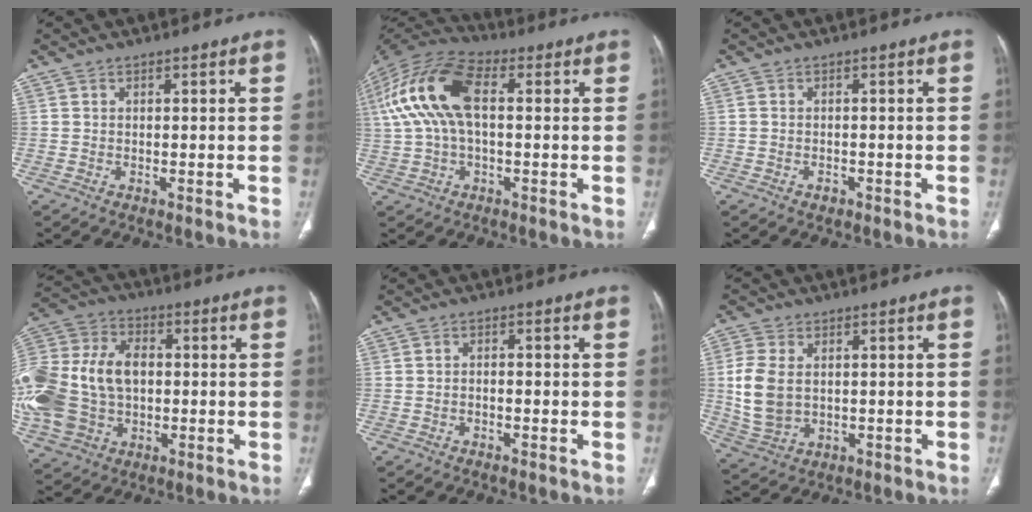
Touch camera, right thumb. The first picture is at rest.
{"total": 16.7, "force": [2.4, 8.8, 14.0], "torque": [-0.296, 0.039, 0.040]}
{"total": 1.3, "force": [-0.6, 0.9, 0.6], "torque": [-0.012, 0.008, -0.007]}
{"total": 26.3, "force": [-0.6, 18.9, 18.3], "torque": [-0.433, 0.026, 0.007]}
{"total": 1.3, "force": [-0.5, 0.8, 0.9], "torque": [-0.015, 0.009, -0.009]}
{"total": 9.6, "force": [0.7, 6.6, 6.9], "torque": [-0.151, -0.005, 0.023]}